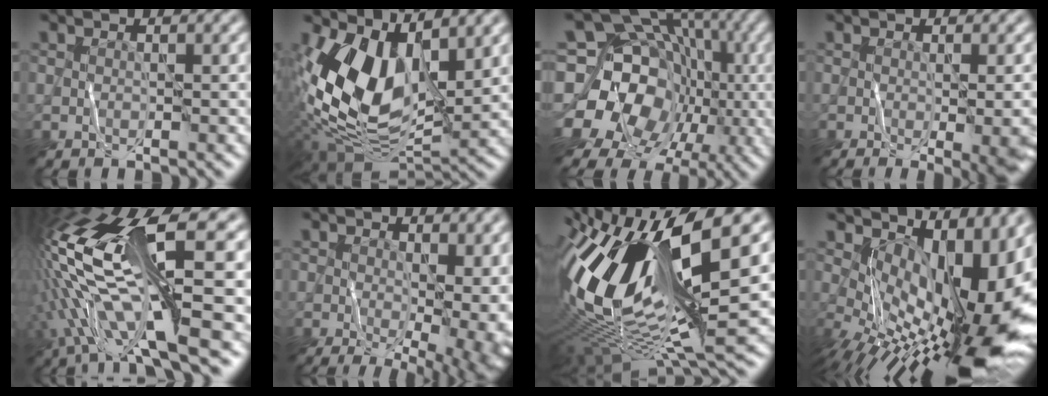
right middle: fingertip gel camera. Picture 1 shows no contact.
{"total": 11.0, "force": [2.2, 6.1, 8.9], "torque": [-0.191, -0.006, 0.048]}
{"total": 17.4, "force": [-3.9, 15.2, 7.4], "torque": [-0.141, 0.010, -0.076]}
{"total": 6.1, "force": [-1.1, 1.9, 5.7], "torque": [-0.040, 0.007, -0.001]}
{"total": 15.2, "force": [-0.5, 3.6, 14.8], "torque": [-0.321, 0.020, 0.020]}
{"total": 9.7, "force": [0.0, 4.3, 8.6], "torque": [-0.078, -0.005, 0.019]}
{"total": 15.5, "force": [3.0, 5.7, 14.1], "torque": [-0.292, 0.014, 0.067]}
{"total": 13.8, "force": [0.6, 6.5, 12.1], "torque": [-0.147, -0.015, 0.035]}